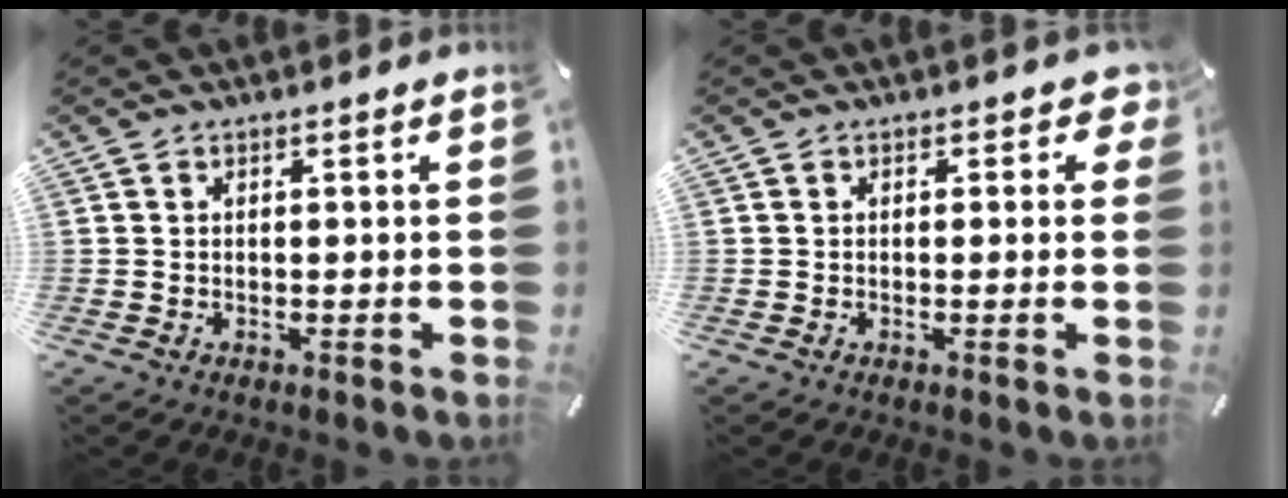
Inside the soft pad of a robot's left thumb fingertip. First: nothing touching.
{"total": 1.7, "force": [0.3, 1.3, 1.2], "torque": [0.002, -0.003, -0.001]}